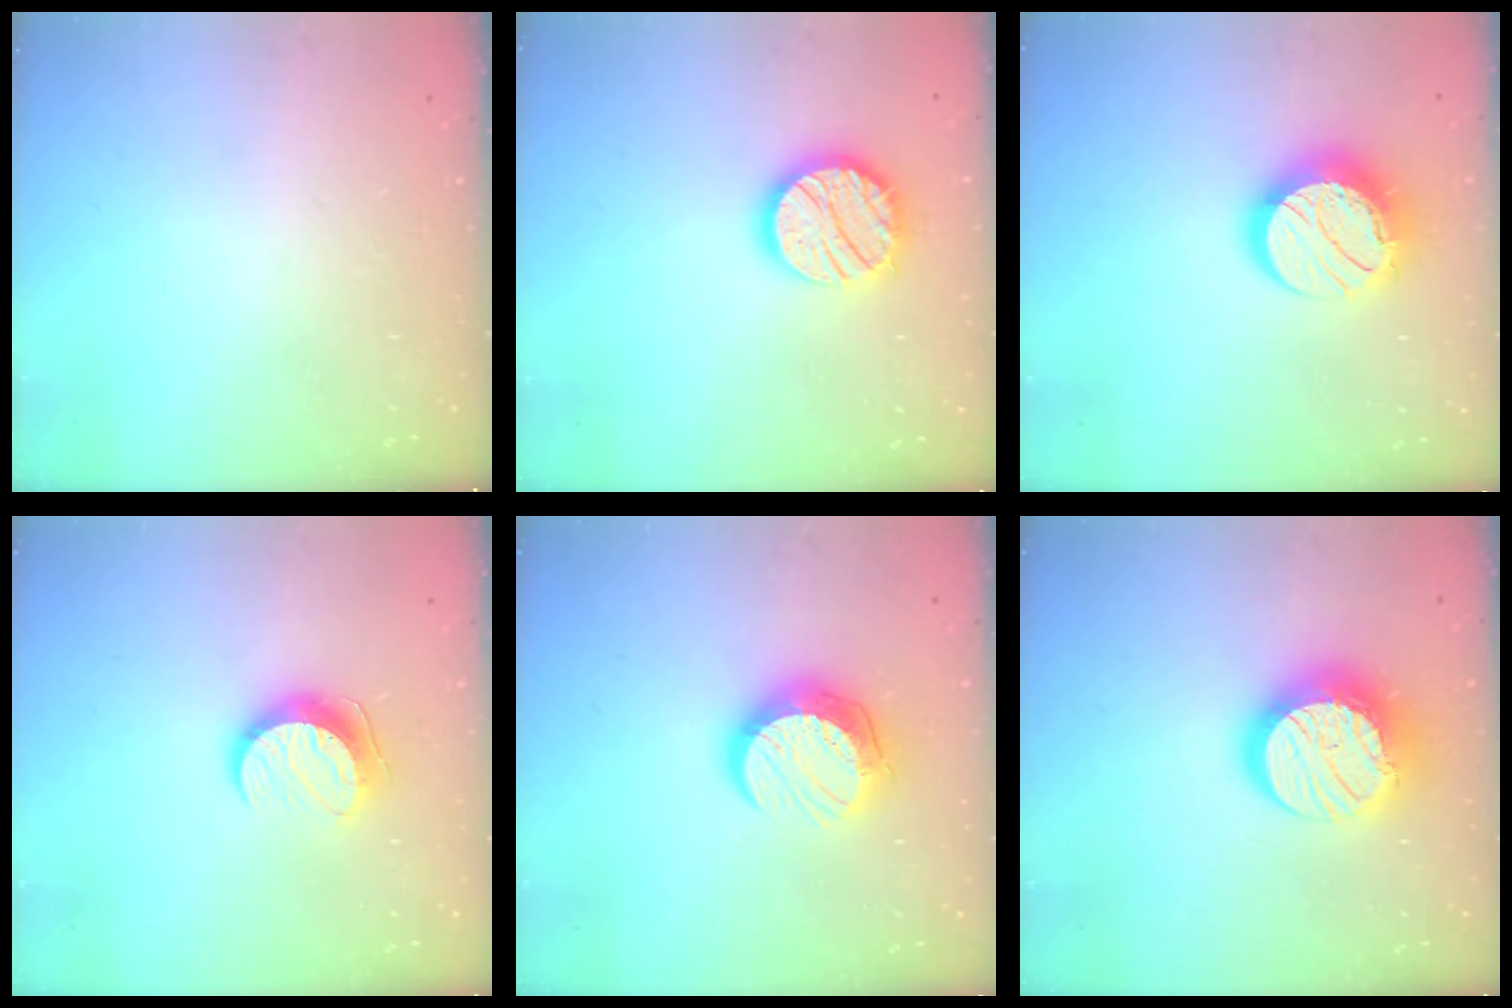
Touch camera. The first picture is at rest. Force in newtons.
{"total": 17.0, "press": 17.0, "slide": 1.3}
{"total": 14.6, "press": 14.6, "slide": 1.0}
{"total": 9.6, "press": 9.6, "slide": 0.6}
{"total": 12.3, "press": 12.2, "slide": 1.0}
{"total": 17.8, "press": 17.8, "slide": 1.2}